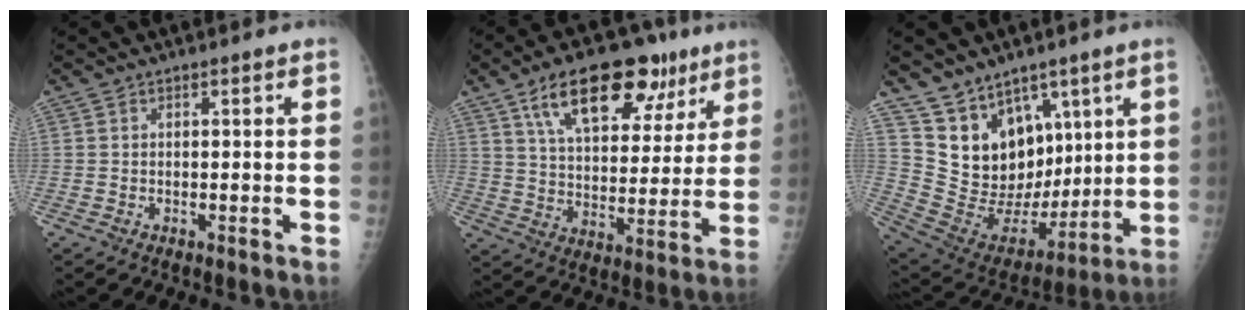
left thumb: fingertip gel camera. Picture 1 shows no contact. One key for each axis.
{"total": 20.3, "fx": 11.4, "fy": 10.0, "fz": 13.5, "tx": -0.171, "ty": -0.021, "tz": 0.186}
{"total": 16.5, "fx": 8.8, "fy": 10.9, "fz": 8.6, "tx": -0.104, "ty": -0.042, "tz": 0.190}